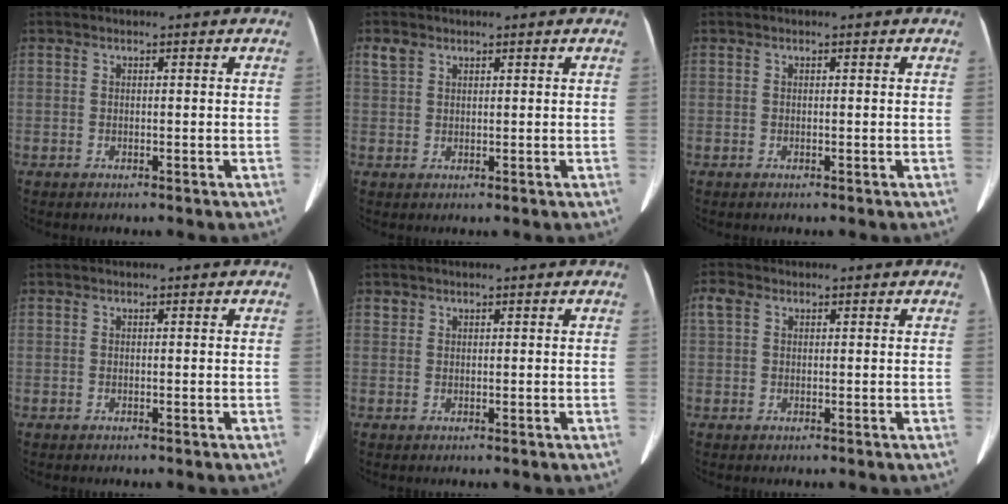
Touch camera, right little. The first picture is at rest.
{"total": 2.1, "force": [1.5, 1.3, 0.9], "torque": [-0.025, 0.013, 0.035]}
{"total": 0.0}
{"total": 0.0}
{"total": 0.7, "force": [0.5, 0.4, 0.0], "torque": [0.002, 0.006, 0.009]}
{"total": 2.3, "force": [1.1, 1.6, 1.2], "torque": [-0.037, 0.024, 0.025]}